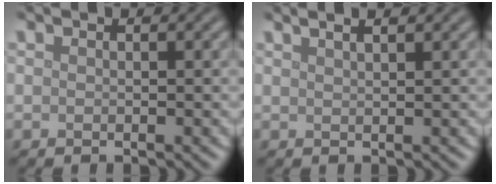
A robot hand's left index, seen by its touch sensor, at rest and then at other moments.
{"total": 3.7, "force": [2.3, 1.6, 2.3], "torque": [-0.010, 0.028, -0.001]}